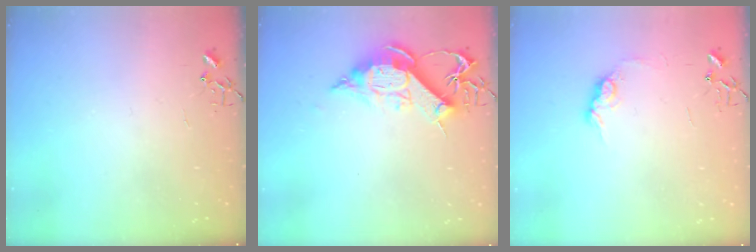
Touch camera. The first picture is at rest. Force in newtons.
{"total": 12.1, "press": 12.1, "slide": 0.6}
{"total": 9.0, "press": 9.0, "slide": 0.4}